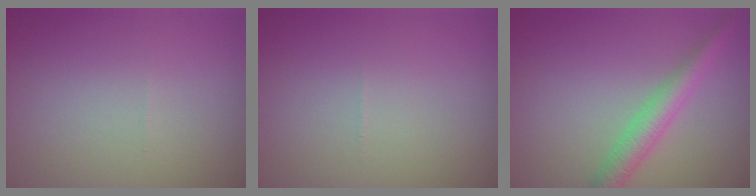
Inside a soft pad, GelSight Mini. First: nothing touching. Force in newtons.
{"total": 0.0}
{"total": 3.3, "press": 3.3, "slide": 0.1}